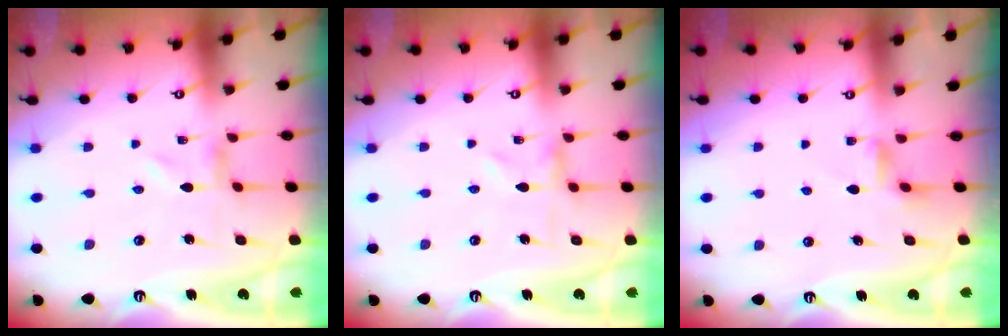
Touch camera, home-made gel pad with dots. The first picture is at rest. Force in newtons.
{"total": 0.9, "press": 0.9, "slide": 0.2}
{"total": 2.4, "press": 2.4, "slide": 0.4}